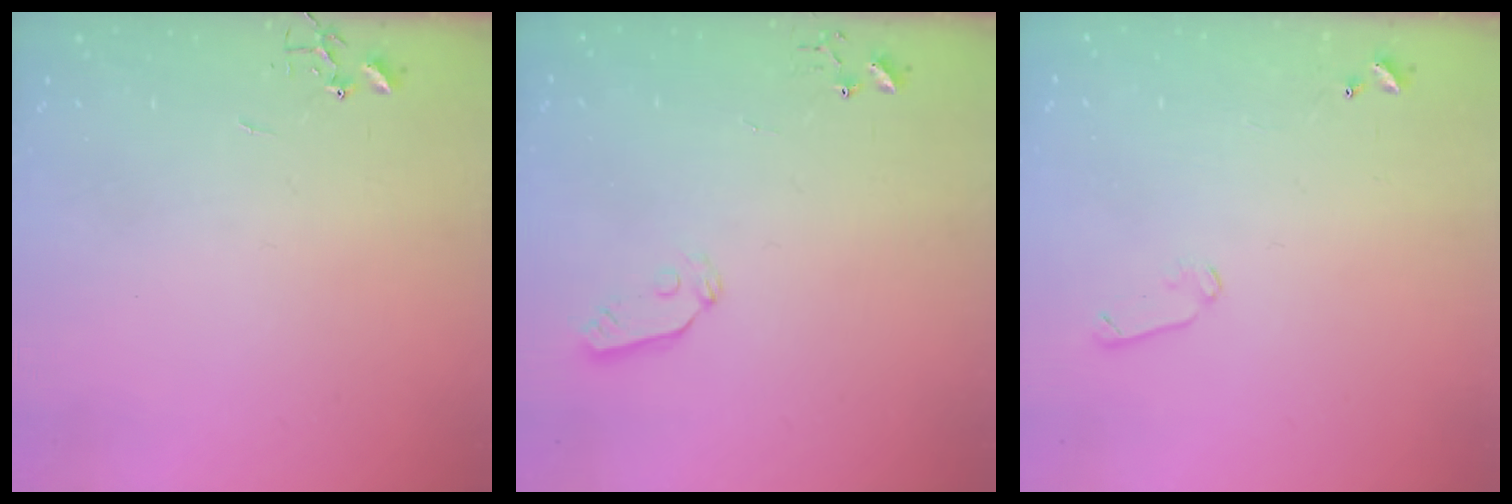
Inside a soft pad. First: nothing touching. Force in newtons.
{"total": 5.0, "press": 4.9, "slide": 0.6}
{"total": 5.2, "press": 5.1, "slide": 1.0}